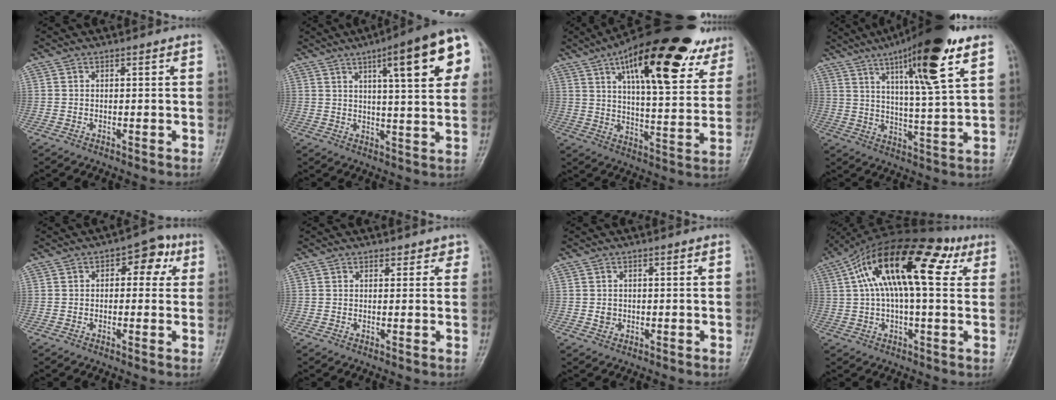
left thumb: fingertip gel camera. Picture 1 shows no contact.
{"total": 17.1, "force": [6.6, 3.9, 15.3], "torque": [-0.179, -0.006, 0.082]}
{"total": 28.8, "force": [16.2, 10.5, 21.3], "torque": [-0.273, -0.021, 0.238]}
{"total": 17.5, "force": [9.7, 2.1, 14.5], "torque": [-0.223, -0.033, 0.155]}
{"total": 6.3, "force": [1.6, 3.9, 4.7], "torque": [-0.018, 0.013, 0.010]}
{"total": 1.9, "force": [1.3, 1.3, 0.3], "torque": [0.020, -0.005, 0.010]}
{"total": 1.6, "force": [-0.3, 1.5, 0.5], "torque": [0.002, 0.006, -0.004]}
{"total": 19.4, "force": [5.9, 8.1, 16.6], "torque": [-0.270, 0.044, 0.085]}